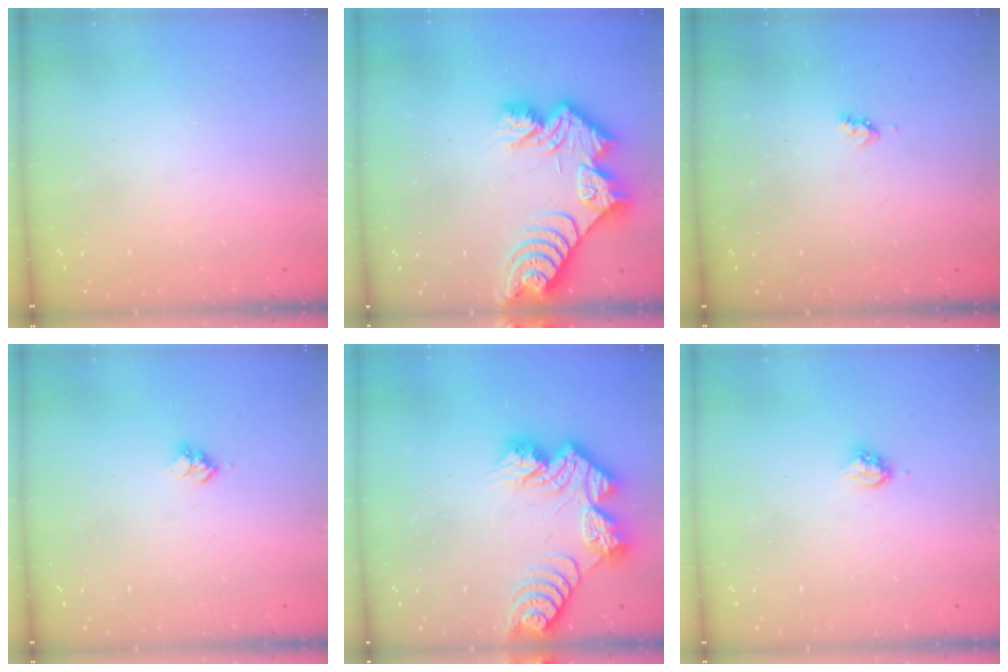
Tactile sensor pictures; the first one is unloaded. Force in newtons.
{"total": 14.5, "press": 14.4, "slide": 1.1}
{"total": 2.8, "press": 2.8, "slide": 0.4}
{"total": 3.0, "press": 3.0, "slide": 0.4}
{"total": 14.6, "press": 14.6, "slide": 1.3}
{"total": 4.0, "press": 4.0, "slide": 0.4}